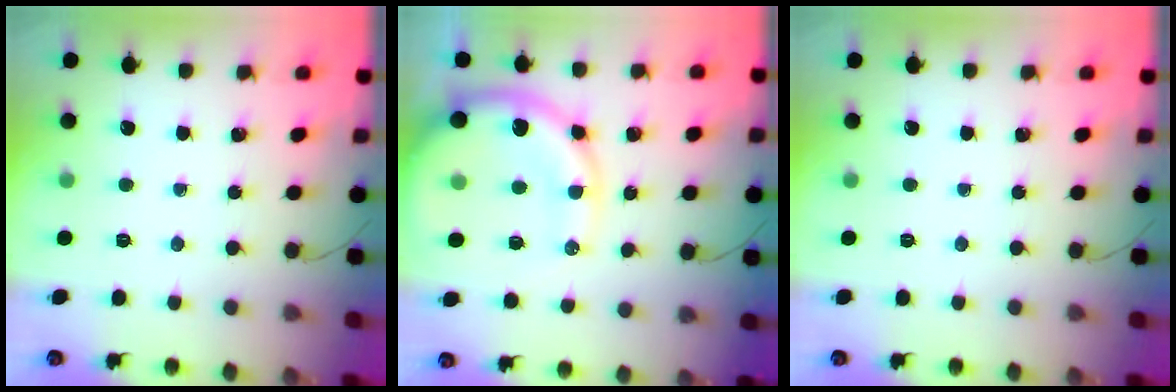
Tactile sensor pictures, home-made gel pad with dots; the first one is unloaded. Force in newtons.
{"total": 16.3, "press": 15.9, "slide": 3.5}
{"total": 0.0}